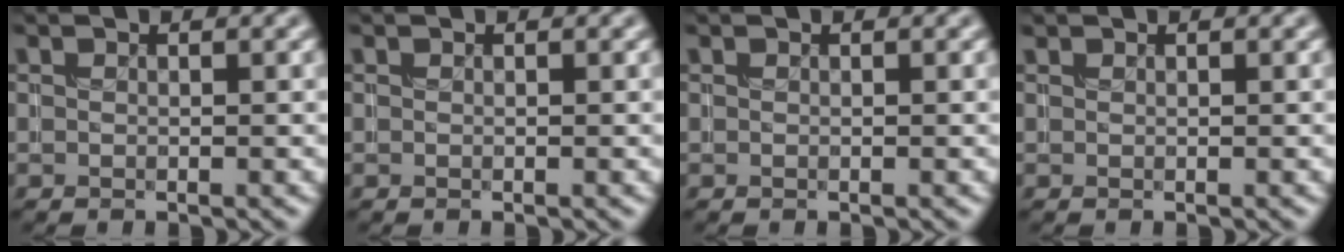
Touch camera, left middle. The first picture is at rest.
{"total": 0.0}
{"total": 0.0}
{"total": 0.0}